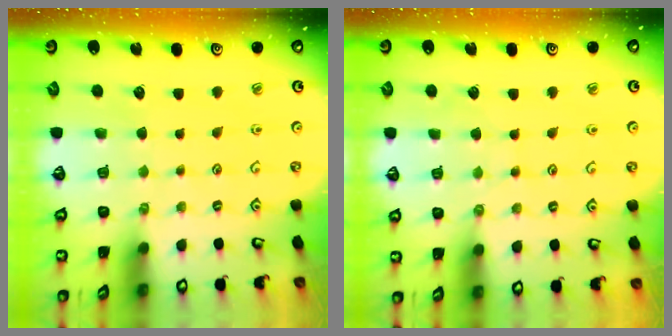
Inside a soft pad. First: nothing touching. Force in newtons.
{"total": 3.0, "press": 3.0, "slide": 0.3}